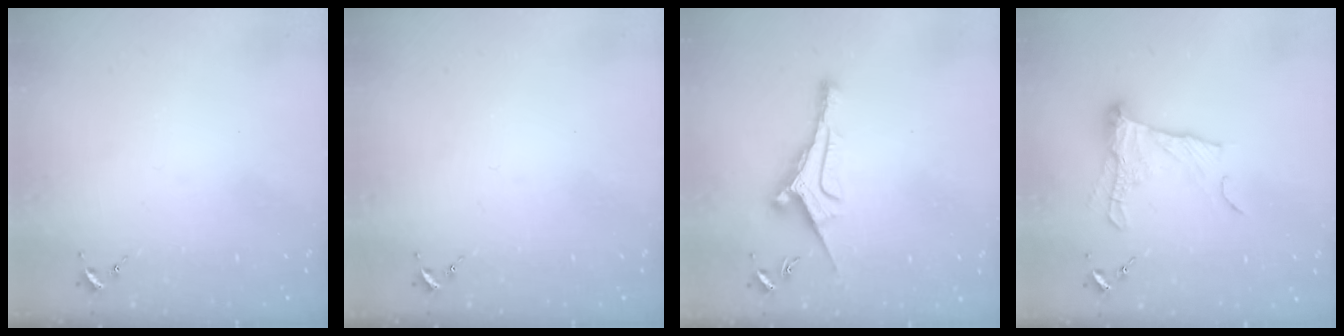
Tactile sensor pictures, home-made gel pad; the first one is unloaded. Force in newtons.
{"total": 0.0}
{"total": 9.9, "press": 9.9, "slide": 1.3}
{"total": 13.6, "press": 13.6, "slide": 1.1}